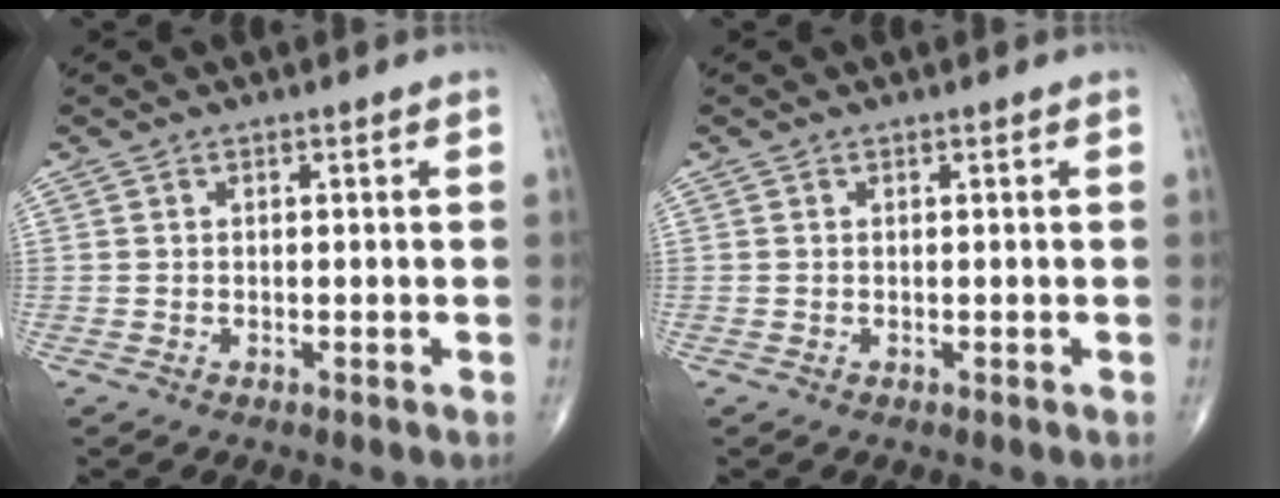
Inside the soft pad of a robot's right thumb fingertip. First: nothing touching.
{"total": 0.0}